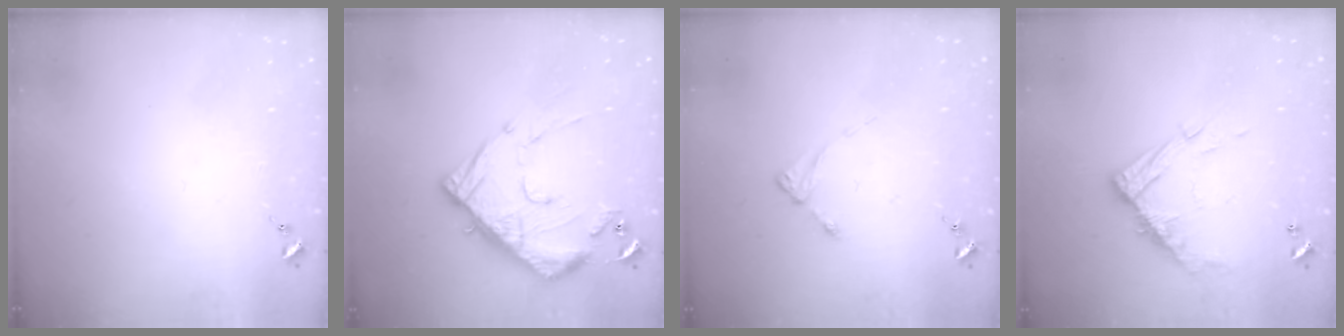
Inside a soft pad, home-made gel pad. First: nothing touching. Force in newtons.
{"total": 16.6, "press": 16.6, "slide": 1.4}
{"total": 2.4, "press": 2.4, "slide": 0.3}
{"total": 13.1, "press": 13.1, "slide": 1.1}